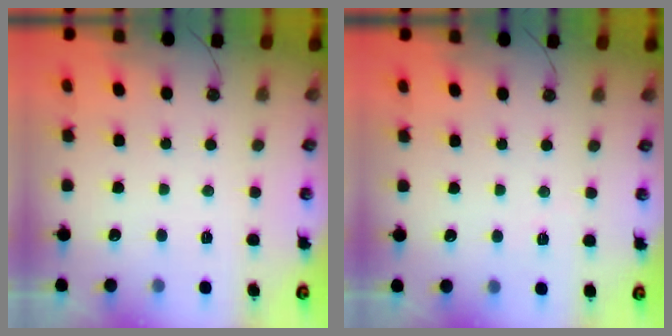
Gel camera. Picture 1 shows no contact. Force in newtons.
{"total": 2.9, "press": 1.6, "slide": 2.4}